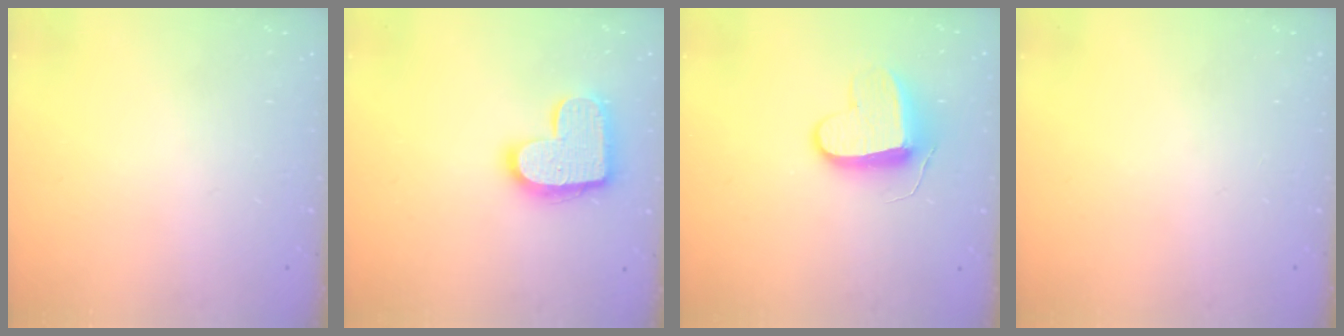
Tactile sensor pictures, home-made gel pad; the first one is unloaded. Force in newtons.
{"total": 15.3, "press": 15.3, "slide": 1.1}
{"total": 10.3, "press": 10.2, "slide": 1.2}
{"total": 0.0}